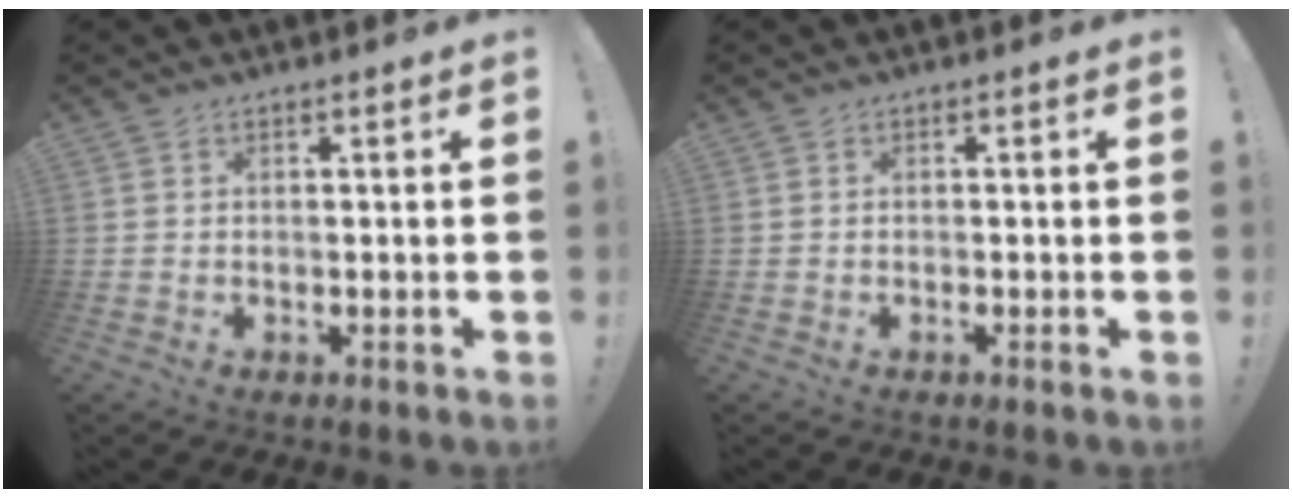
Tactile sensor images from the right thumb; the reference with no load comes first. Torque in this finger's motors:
{"motor_torque": [0.05, 0.06, -0.29, 0.16, 0.09]}